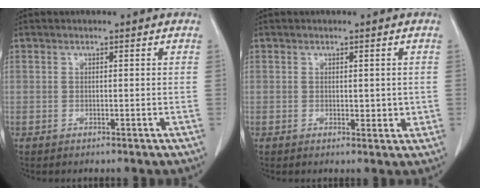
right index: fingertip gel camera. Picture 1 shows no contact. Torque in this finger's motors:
{"motor_torque": [0.04, 0.11, 0.05, 0.02]}